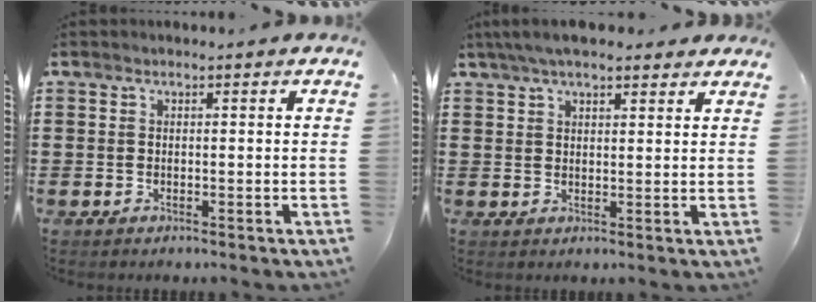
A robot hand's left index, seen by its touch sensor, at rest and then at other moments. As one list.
[{"total": 5.1, "force": [4.1, 1.4, 2.7], "torque": [-0.062, 0.002, 0.076]}]